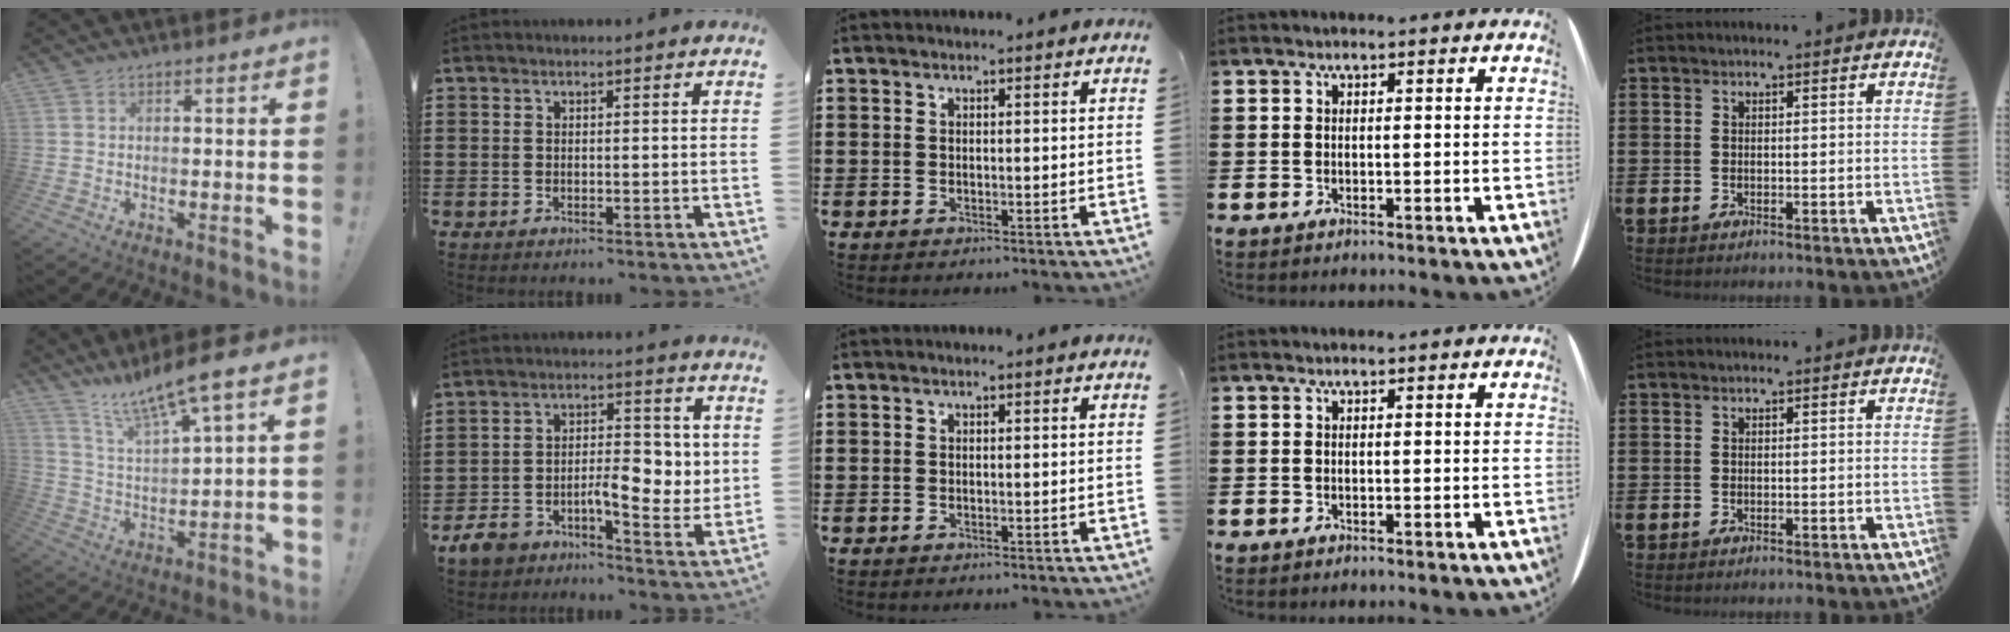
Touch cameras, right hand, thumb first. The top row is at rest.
{"thumb": {"total": 11.1, "force": [9.7, 0.5, 5.5], "torque": [-0.105, -0.070, 0.163]}, "index": {"total": 8.6, "force": [-2.0, 4.9, 6.7], "torque": [-0.093, 0.011, -0.038]}}